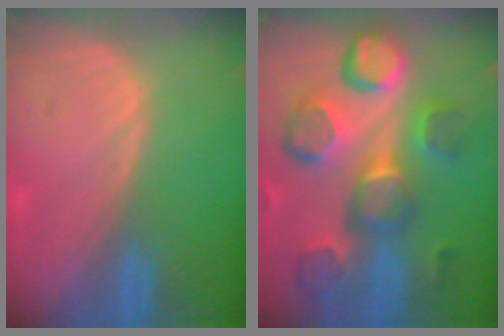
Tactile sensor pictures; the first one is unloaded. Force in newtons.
{"total": 12.4, "press": 11.1, "slide": 5.6}